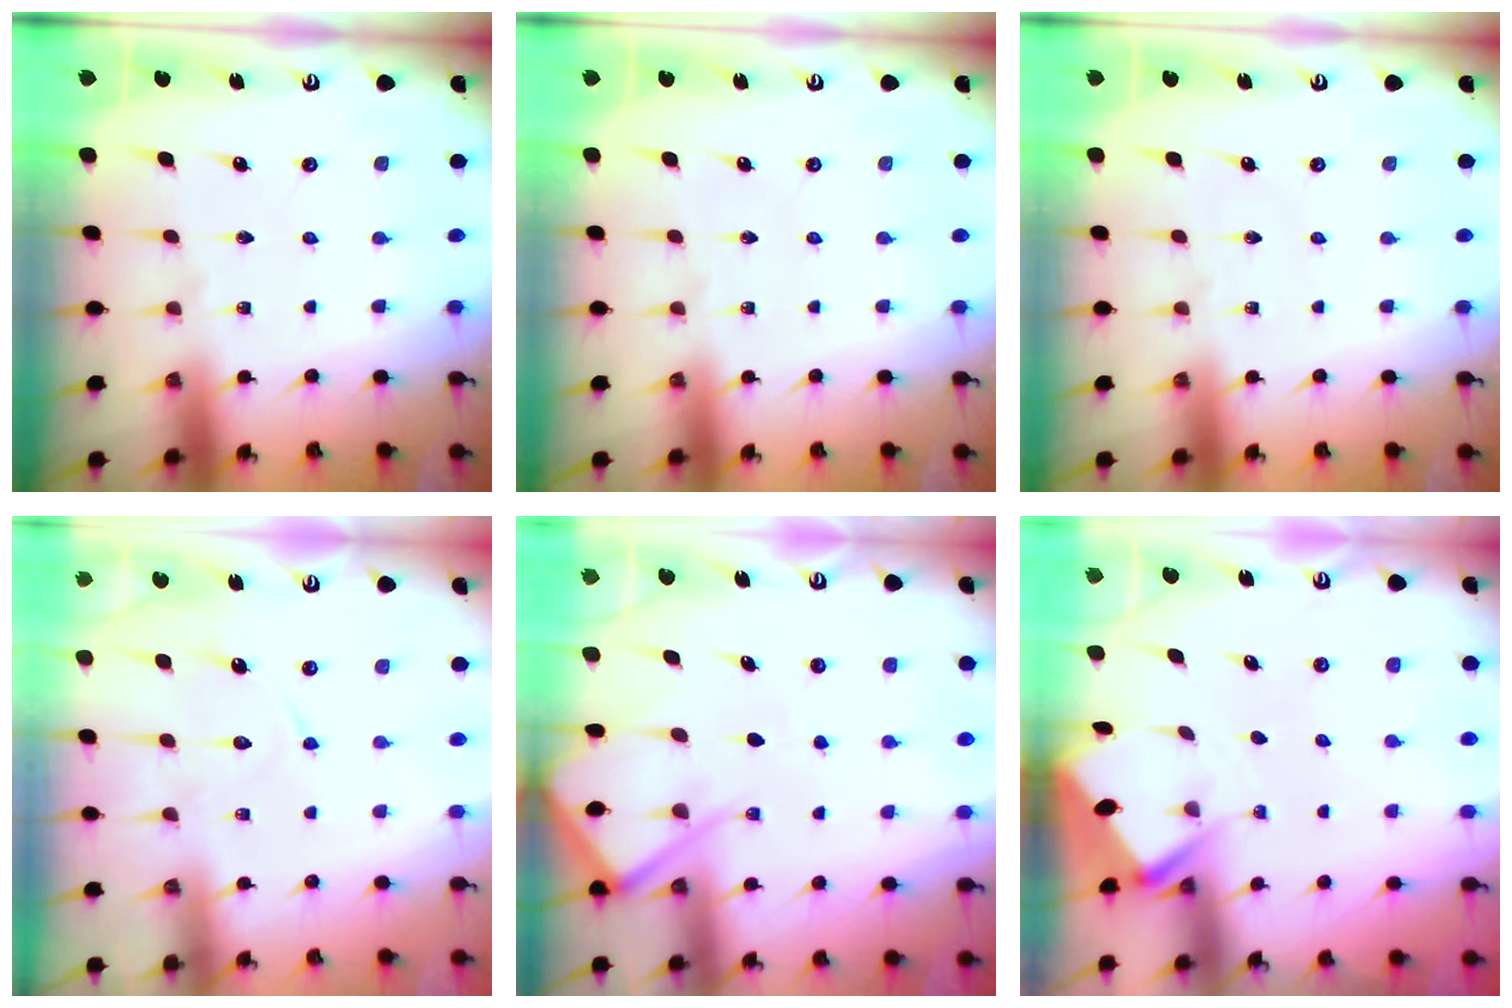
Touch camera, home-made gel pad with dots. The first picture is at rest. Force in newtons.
{"total": 0.0}
{"total": 0.0}
{"total": 7.8, "press": 7.8, "slide": 0.7}
{"total": 7.7, "press": 7.6, "slide": 0.9}
{"total": 2.8, "press": 2.8, "slide": 0.4}